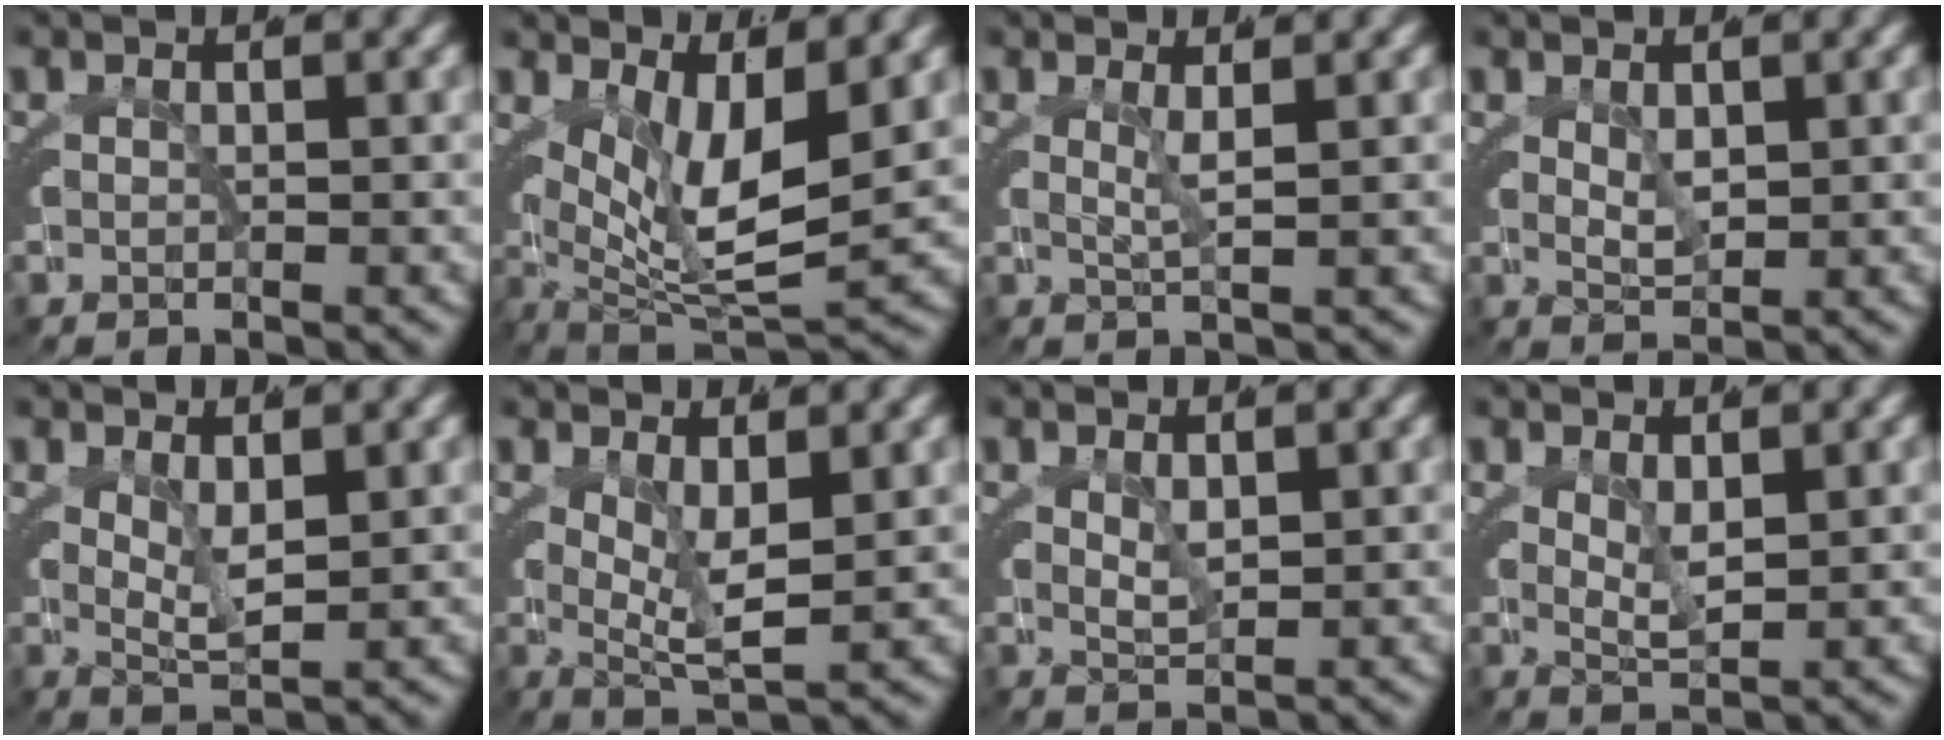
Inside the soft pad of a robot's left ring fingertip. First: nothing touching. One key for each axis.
{"total": 9.5, "fx": 1.4, "fy": 4.7, "fz": 8.2, "tx": -0.138, "ty": -0.027, "tz": 0.038}
{"total": 2.1, "fx": 1.0, "fy": -0.9, "fz": 1.6, "tx": -0.026, "ty": -0.008, "tz": 0.022}
{"total": 1.8, "fx": 1.0, "fy": 0.1, "fz": 1.6, "tx": -0.027, "ty": -0.015, "tz": 0.030}
{"total": 3.0, "fx": 1.5, "fy": 0.1, "fz": 2.6, "tx": -0.043, "ty": -0.013, "tz": 0.037}
{"total": 4.6, "fx": 1.2, "fy": 1.0, "fz": 4.3, "tx": -0.061, "ty": -0.014, "tz": 0.029}
{"total": 1.7, "fx": 1.1, "fy": -0.4, "fz": 1.2, "tx": -0.021, "ty": -0.013, "tz": 0.031}
{"total": 2.5, "fx": 1.3, "fy": 0.0, "fz": 2.1, "tx": -0.037, "ty": -0.014, "tz": 0.035}